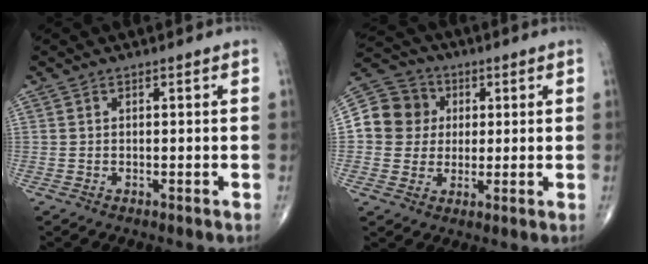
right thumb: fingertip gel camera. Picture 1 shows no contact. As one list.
[{"total": 10.3, "force": [1.2, 9.8, 3.0], "torque": [-0.030, 0.013, 0.012]}]